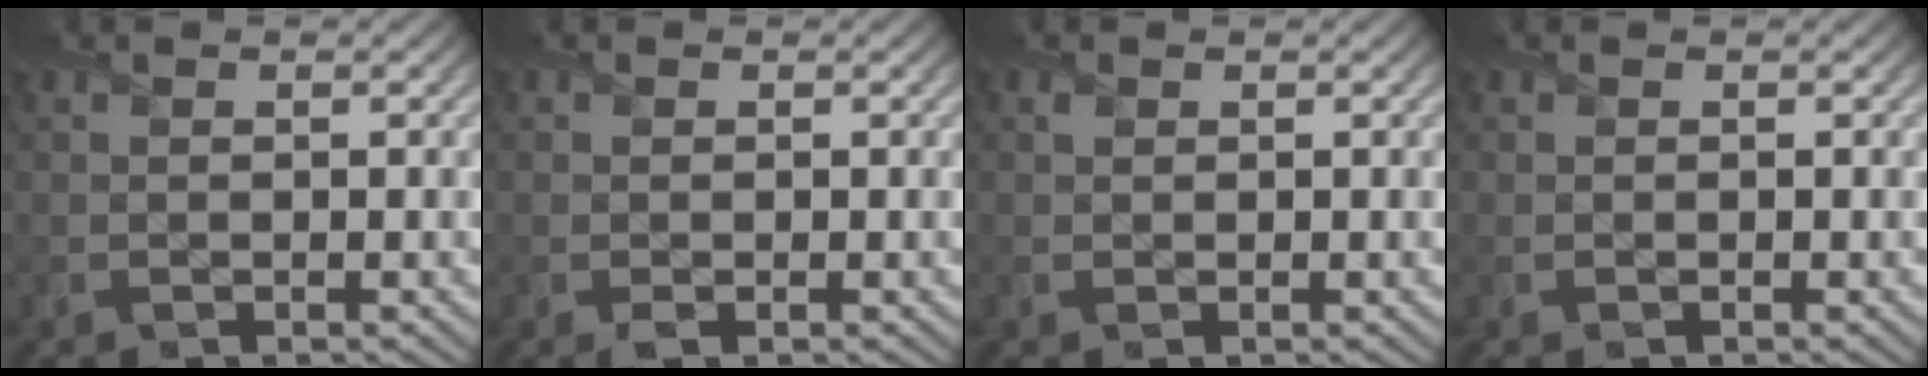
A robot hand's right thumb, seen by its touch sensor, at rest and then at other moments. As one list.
[{"total": 0.9, "force": [-0.3, 0.6, 0.6], "torque": [-0.015, -0.005, -0.007]}, {"total": 0.6, "force": [0.3, 0.5, 0.1], "torque": [-0.001, -0.002, 0.005]}, {"total": 0.0}]